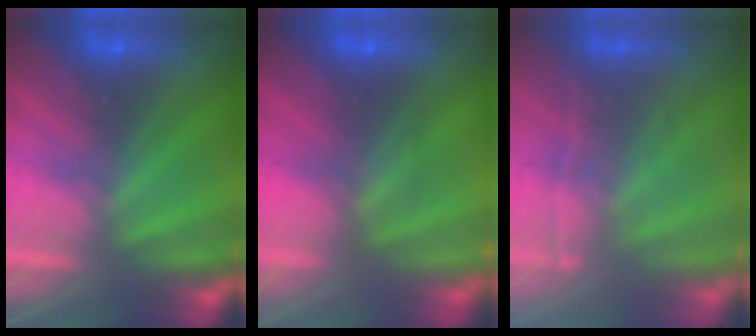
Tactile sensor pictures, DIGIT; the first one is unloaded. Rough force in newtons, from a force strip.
{"total": 2.7}
{"total": 1.8}